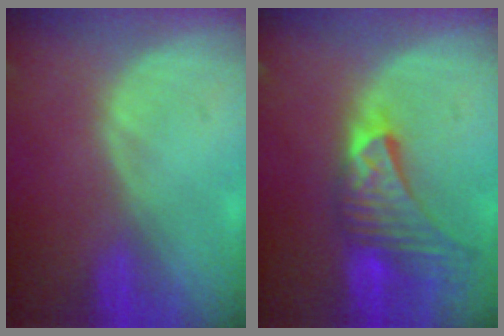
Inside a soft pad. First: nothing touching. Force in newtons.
{"total": 8.9, "press": 8.3, "slide": 3.4}